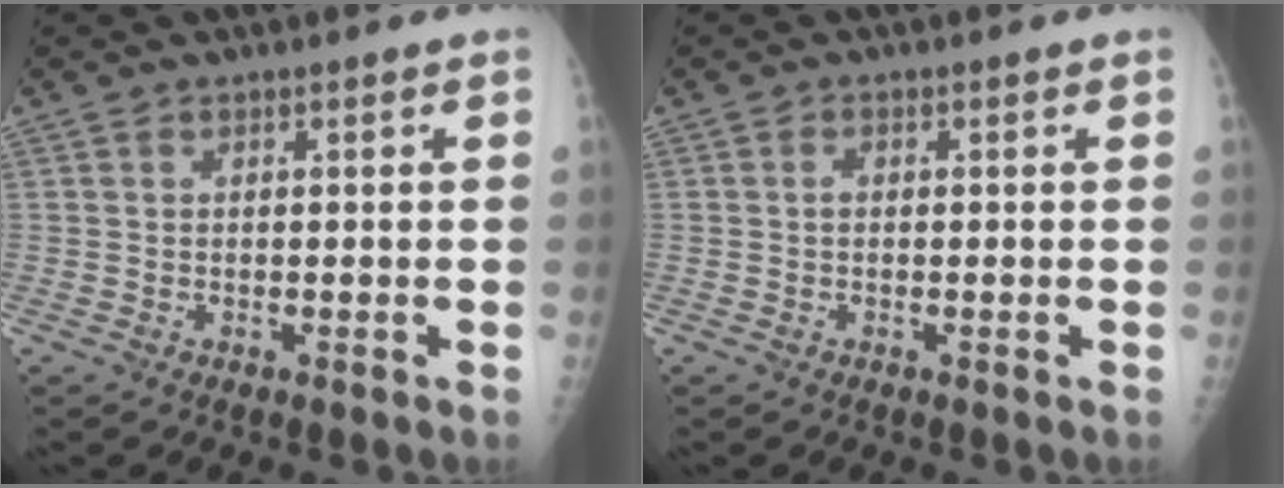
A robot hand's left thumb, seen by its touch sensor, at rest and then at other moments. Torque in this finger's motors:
{"motor_torque": [0.00, -0.07, -0.05, -0.02, 0.00]}